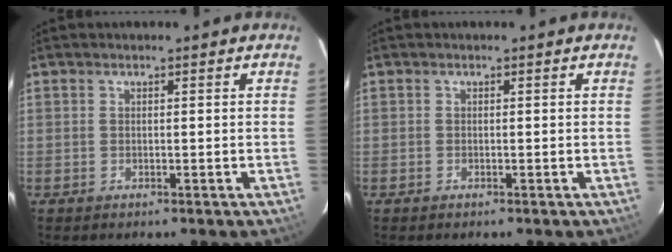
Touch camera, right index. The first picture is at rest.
{"total": 0.0}